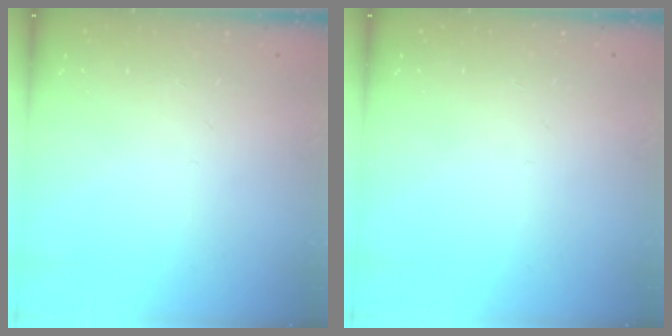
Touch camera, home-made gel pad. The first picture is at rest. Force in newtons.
{"total": 0.0}